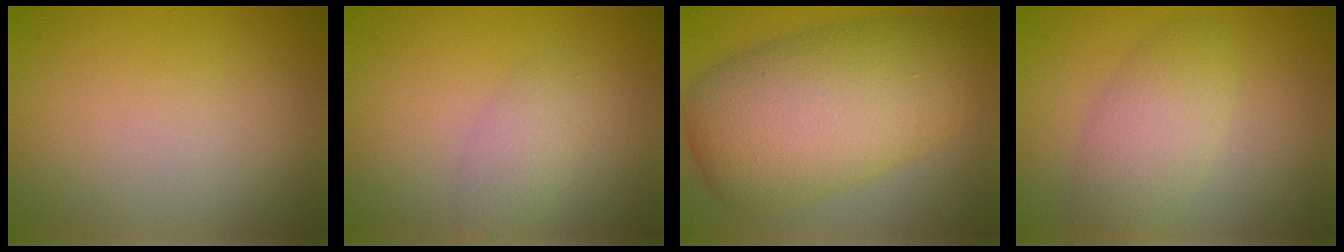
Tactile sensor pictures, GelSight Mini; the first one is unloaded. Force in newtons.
{"total": 2.2, "press": 2.2, "slide": 0.2}
{"total": 11.6, "press": 11.6, "slide": 0.3}
{"total": 3.9, "press": 3.9, "slide": 0.1}